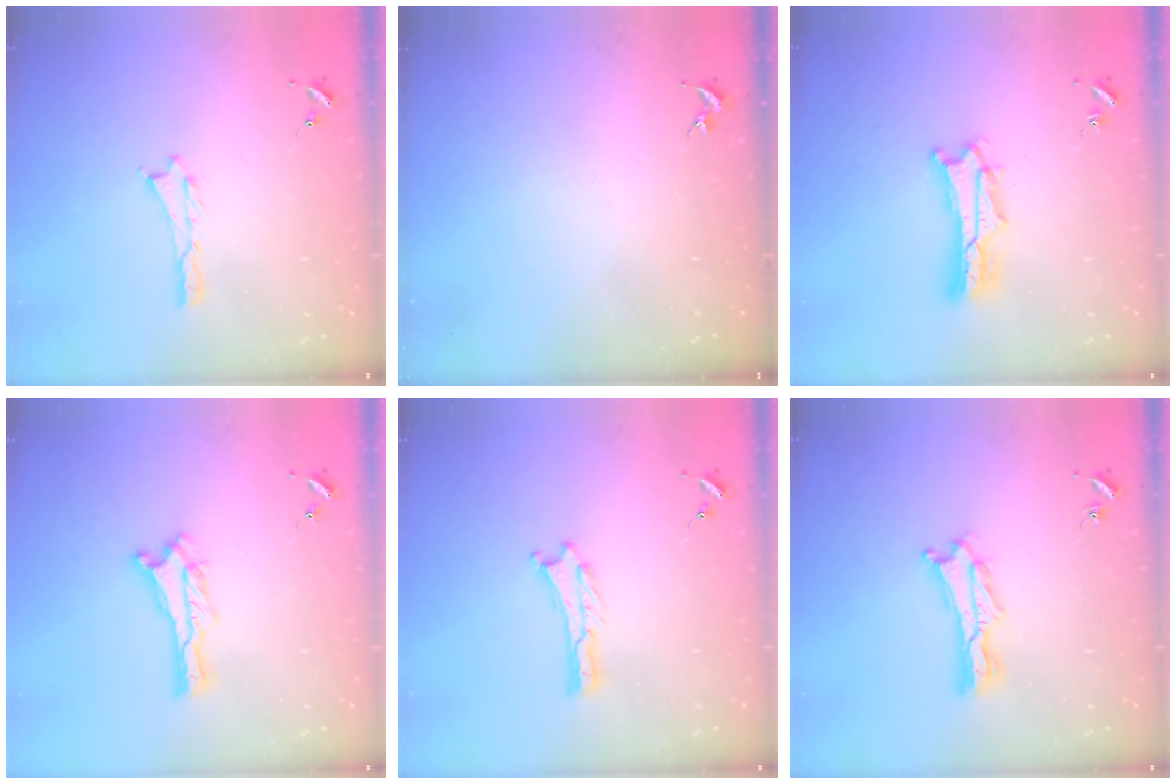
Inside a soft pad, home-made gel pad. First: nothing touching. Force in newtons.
{"total": 0.0}
{"total": 5.0, "press": 5.0, "slide": 0.6}
{"total": 0.0}
{"total": 0.0}
{"total": 2.1, "press": 2.1, "slide": 0.3}